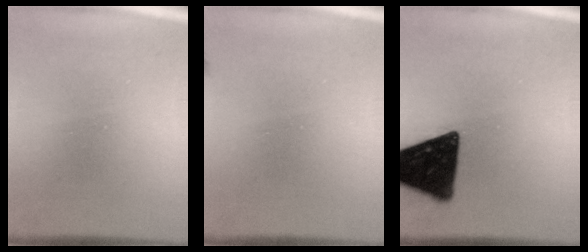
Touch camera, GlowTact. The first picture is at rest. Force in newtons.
{"total": 0.9}
{"total": 17.1}